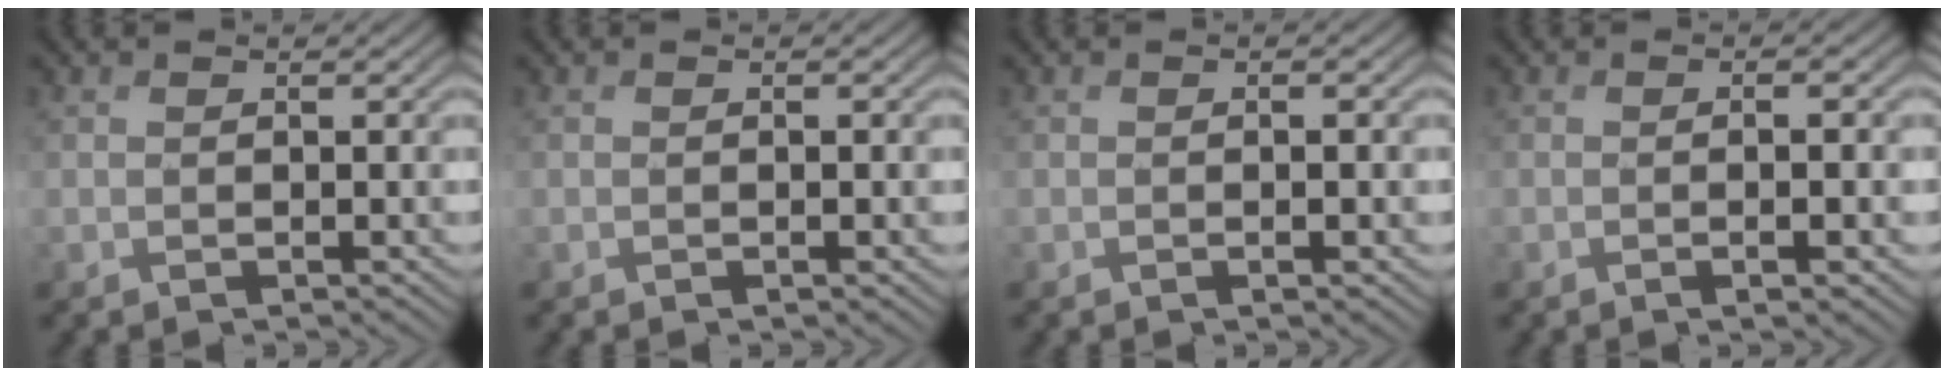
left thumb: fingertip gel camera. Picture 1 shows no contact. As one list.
[{"total": 0.7, "force": [-0.1, 0.1, 0.7], "torque": [-0.011, -0.001, -0.003]}, {"total": 1.7, "force": [-0.3, 0.2, 1.6], "torque": [-0.028, 0.000, -0.006]}, {"total": 3.6, "force": [-0.5, 0.8, 3.4], "torque": [-0.057, 0.001, -0.011]}]